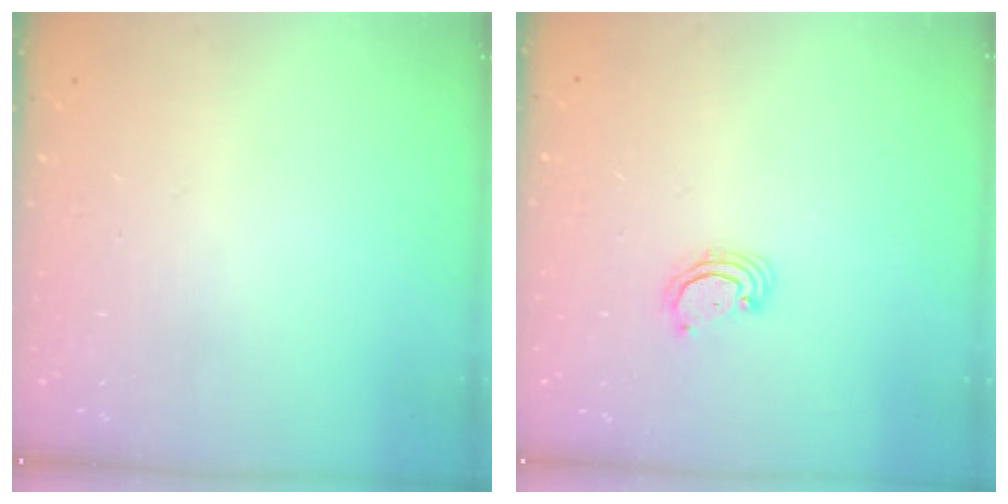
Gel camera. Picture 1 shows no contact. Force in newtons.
{"total": 2.4, "press": 2.4, "slide": 0.2}